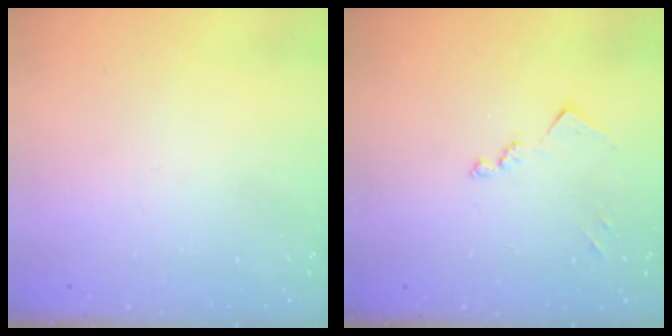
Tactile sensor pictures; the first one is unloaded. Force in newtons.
{"total": 9.6, "press": 9.6, "slide": 0.4}